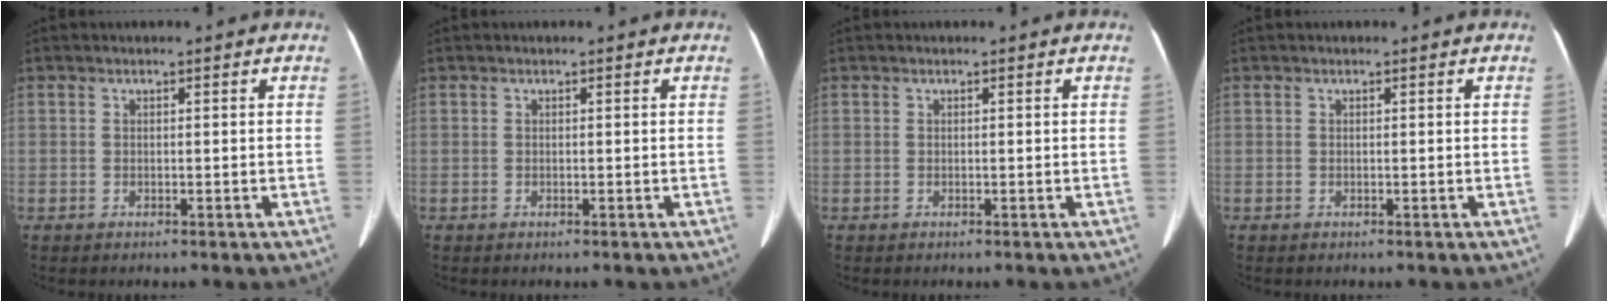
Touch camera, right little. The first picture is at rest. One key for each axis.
{"total": 0.0}
{"total": 0.0}
{"total": 0.0}